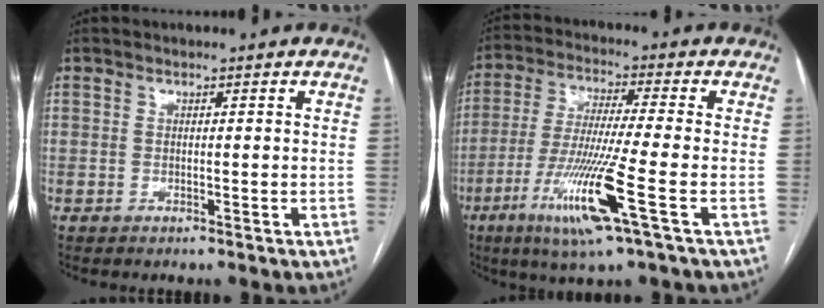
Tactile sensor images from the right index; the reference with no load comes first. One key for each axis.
{"total": 12.9, "fx": -5.2, "fy": -0.8, "fz": 11.8, "tx": -0.241, "ty": -0.026, "tz": -0.099}